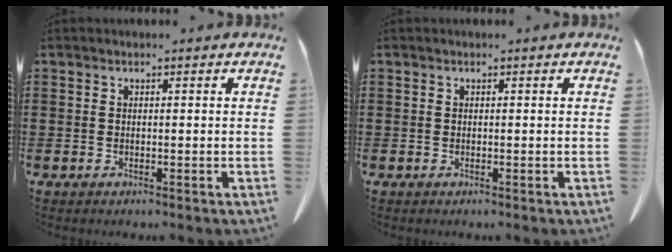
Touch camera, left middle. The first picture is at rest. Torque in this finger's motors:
{"motor_torque": [-0.11, 0.05, 0.05, -0.01]}